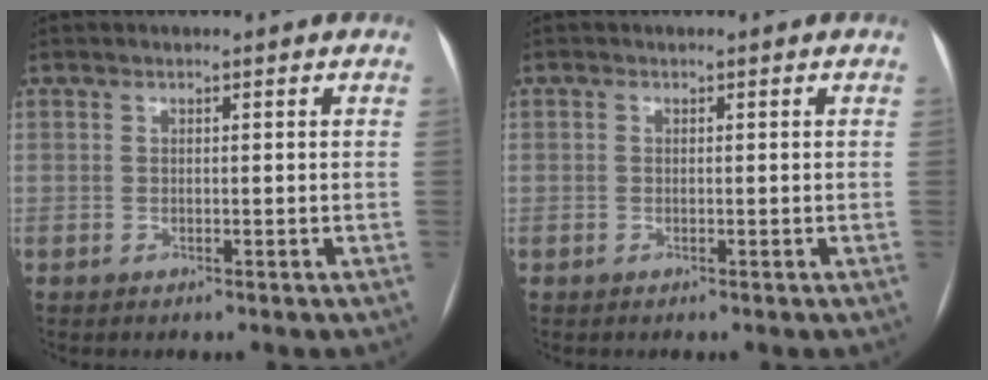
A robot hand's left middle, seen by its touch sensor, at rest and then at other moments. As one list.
[{"total": 0.0}]